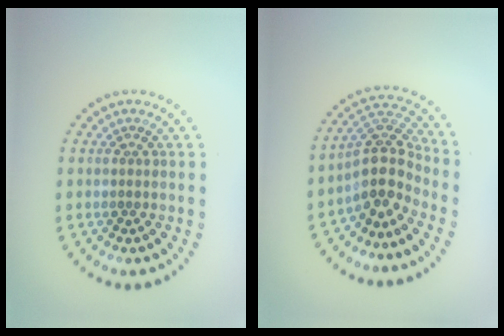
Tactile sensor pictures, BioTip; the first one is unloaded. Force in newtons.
{"total": 4.4, "press": 3.3, "slide": 2.9}